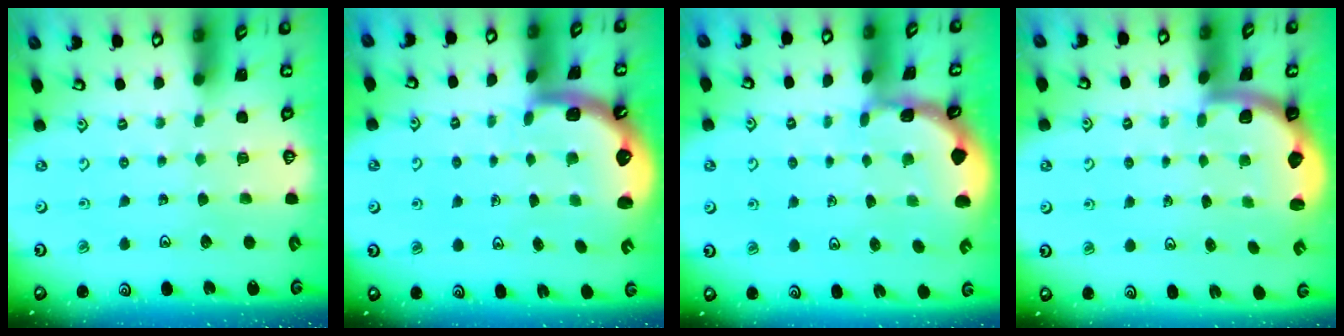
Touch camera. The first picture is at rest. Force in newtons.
{"total": 1.7, "press": 1.5, "slide": 0.7}
{"total": 1.5, "press": 1.5, "slide": 0.1}
{"total": 2.0, "press": 2.0, "slide": 0.5}